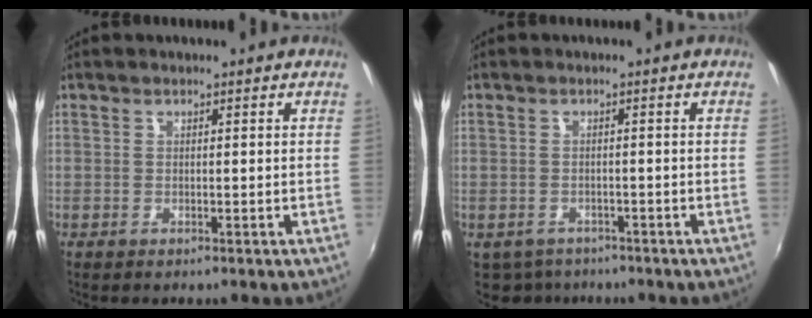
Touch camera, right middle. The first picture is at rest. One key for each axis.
{"total": 4.8, "fx": -3.7, "fy": 2.9, "fz": 1.1, "tx": -0.033, "ty": -0.013, "tz": -0.054}